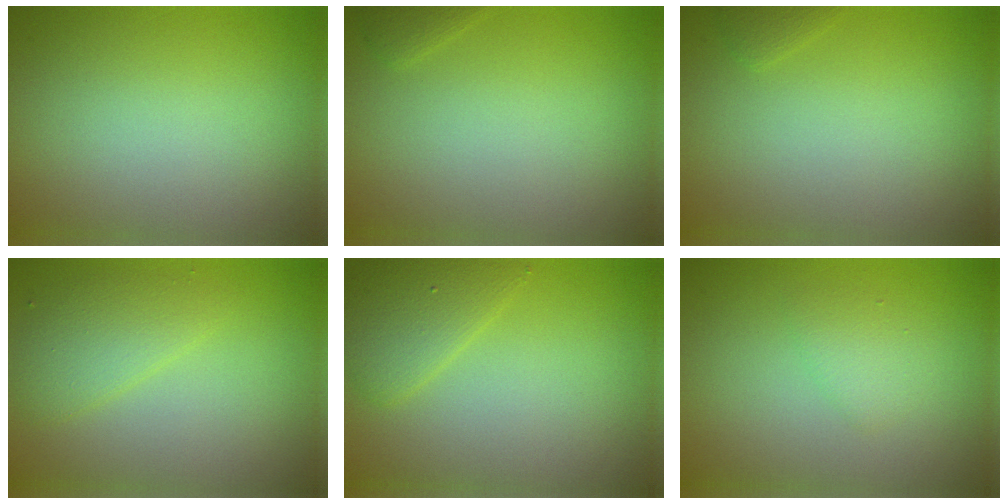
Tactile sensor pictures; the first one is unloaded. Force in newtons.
{"total": 0.7, "press": 0.7, "slide": 0.1}
{"total": 0.7, "press": 0.7, "slide": 0.1}
{"total": 2.5, "press": 2.5, "slide": 0.1}
{"total": 2.7, "press": 2.7, "slide": 0.2}
{"total": 1.4, "press": 1.4, "slide": 0.0}